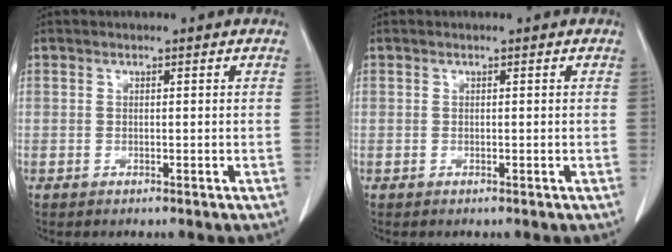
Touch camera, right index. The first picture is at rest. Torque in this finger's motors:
{"motor_torque": [-0.02, 0.02, -0.01, 0.00]}